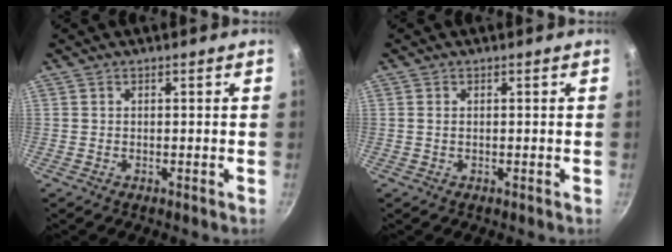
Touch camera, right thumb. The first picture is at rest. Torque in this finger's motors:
{"motor_torque": [-0.02, 0.02, -0.24, 0.15, 0.01]}